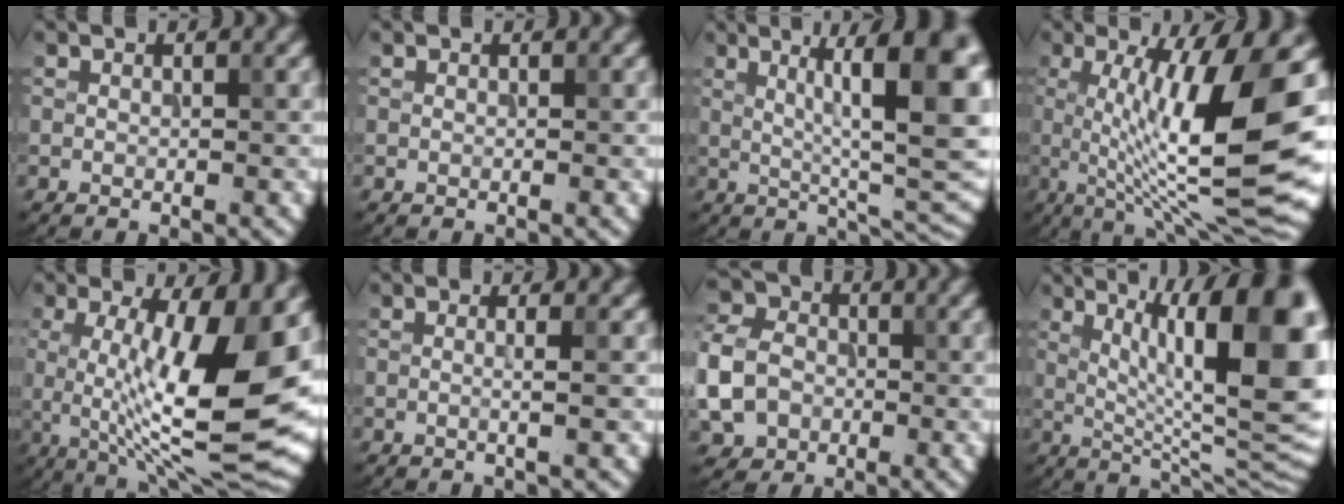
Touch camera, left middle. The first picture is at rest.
{"total": 0.0}
{"total": 12.3, "force": [2.8, 3.4, 11.4], "torque": [-0.153, 0.006, 0.043]}
{"total": 13.3, "force": [1.1, 3.1, 12.9], "torque": [-0.199, -0.004, 0.021]}
{"total": 13.0, "force": [0.9, 3.9, 12.4], "torque": [-0.198, -0.015, 0.017]}
{"total": 2.1, "force": [0.2, 0.9, 1.9], "torque": [-0.015, -0.004, -0.021]}
{"total": 6.7, "force": [-1.6, 5.4, 3.6], "torque": [-0.093, 0.000, -0.047]}
{"total": 15.6, "force": [3.7, 4.6, 14.5], "torque": [-0.180, 0.004, 0.059]}